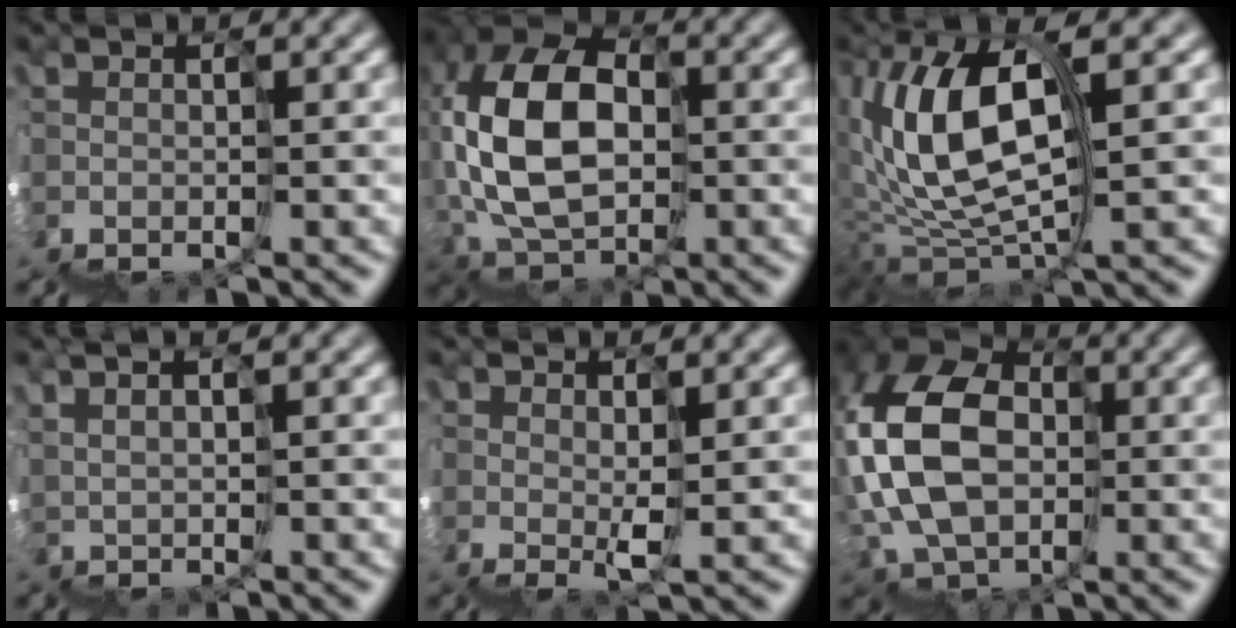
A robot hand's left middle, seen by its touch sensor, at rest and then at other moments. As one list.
[{"total": 9.0, "force": [2.4, 6.1, 6.2], "torque": [-0.140, 0.047, 0.031]}, {"total": 7.2, "force": [3.5, 2.4, 5.7], "torque": [-0.122, 0.040, 0.053]}, {"total": 2.8, "force": [2.7, 0.1, 0.7], "torque": [0.014, 0.038, 0.053]}, {"total": 2.4, "force": [2.3, -0.4, 0.1], "torque": [-0.011, 0.026, 0.032]}, {"total": 10.0, "force": [2.3, 7.6, 6.2], "torque": [-0.139, 0.041, 0.015]}]